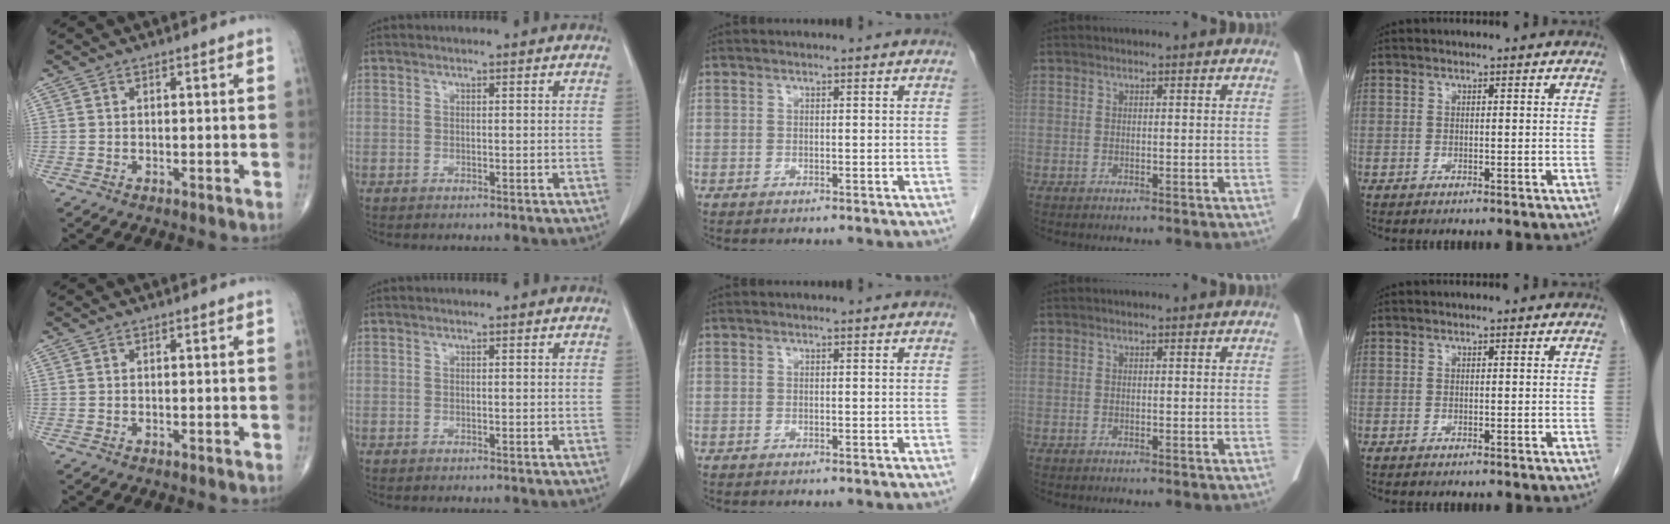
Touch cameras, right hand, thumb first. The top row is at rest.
{}